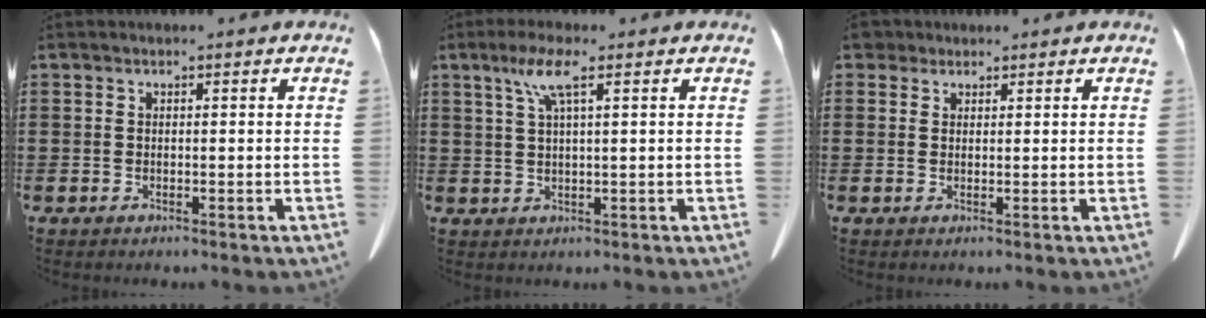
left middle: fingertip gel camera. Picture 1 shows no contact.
{"total": 5.0, "force": [2.4, 0.5, 4.4], "torque": [-0.094, 0.007, 0.040]}
{"total": 2.1, "force": [1.6, 1.2, 0.5], "torque": [-0.018, 0.008, 0.032]}